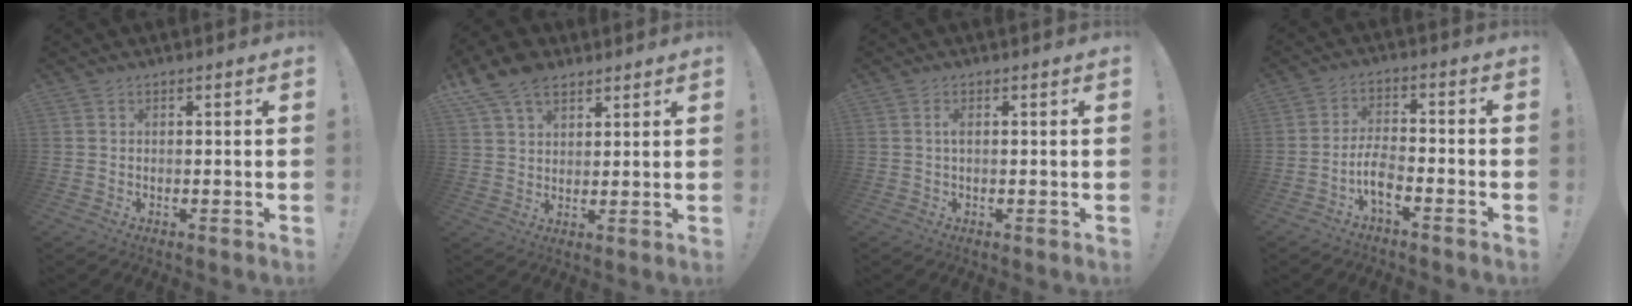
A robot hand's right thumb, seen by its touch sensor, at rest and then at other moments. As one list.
[{"total": 10.5, "force": [6.8, 6.4, 4.9], "torque": [-0.079, -0.027, 0.132]}, {"total": 1.3, "force": [-0.1, 0.2, 1.3], "torque": [-0.020, -0.001, -0.004]}, {"total": 7.1, "force": [-4.0, 2.7, 5.2], "torque": [-0.099, 0.005, -0.072]}]